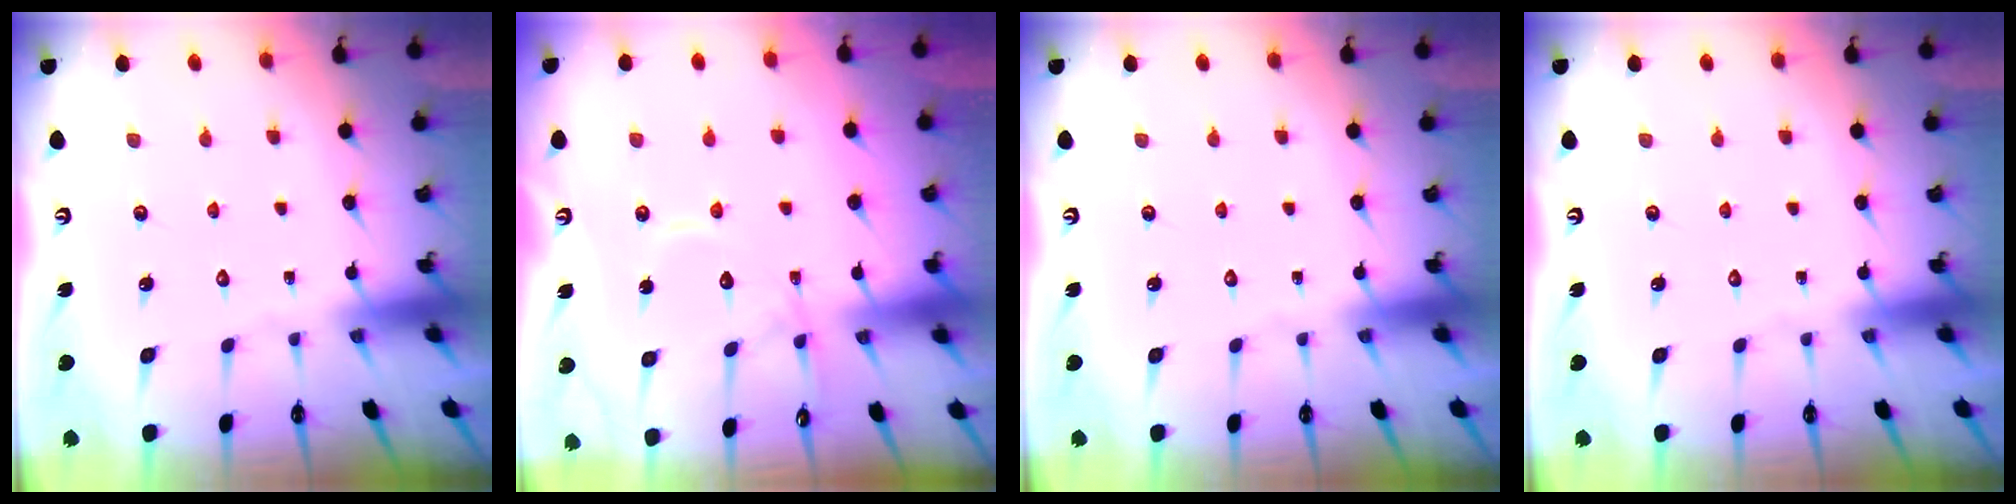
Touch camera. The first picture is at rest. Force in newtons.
{"total": 12.7, "press": 12.6, "slide": 1.3}
{"total": 0.0}
{"total": 0.0}